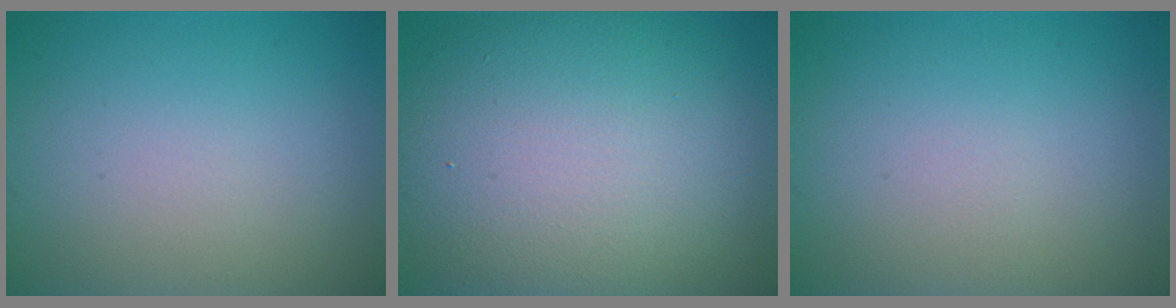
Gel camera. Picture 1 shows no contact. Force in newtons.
{"total": 14.1, "press": 14.1, "slide": 1.0}
{"total": 0.0}